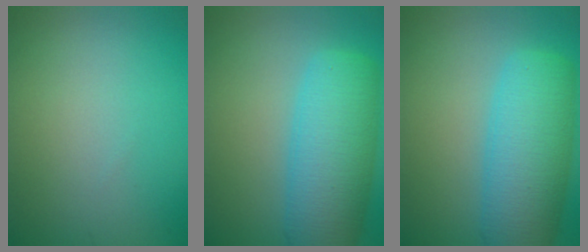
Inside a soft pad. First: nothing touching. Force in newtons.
{"total": 8.2, "press": 8.2, "slide": 0.2}
{"total": 8.2, "press": 8.2, "slide": 0.2}